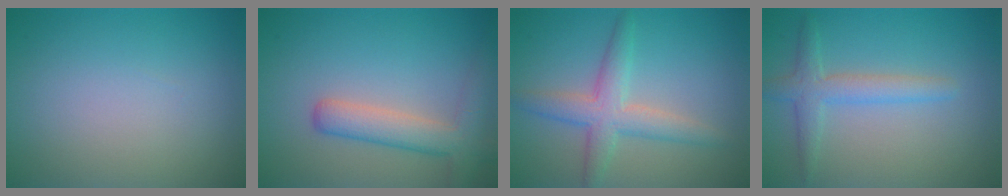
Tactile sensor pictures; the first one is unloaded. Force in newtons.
{"total": 4.2, "press": 4.2, "slide": 0.2}
{"total": 4.1, "press": 4.0, "slide": 0.3}
{"total": 2.8, "press": 2.8, "slide": 0.2}